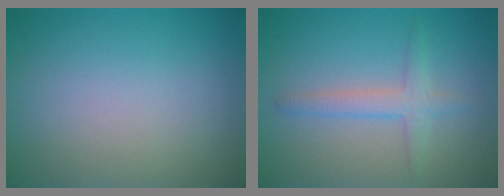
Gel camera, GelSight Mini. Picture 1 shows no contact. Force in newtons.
{"total": 2.3, "press": 2.3, "slide": 0.1}